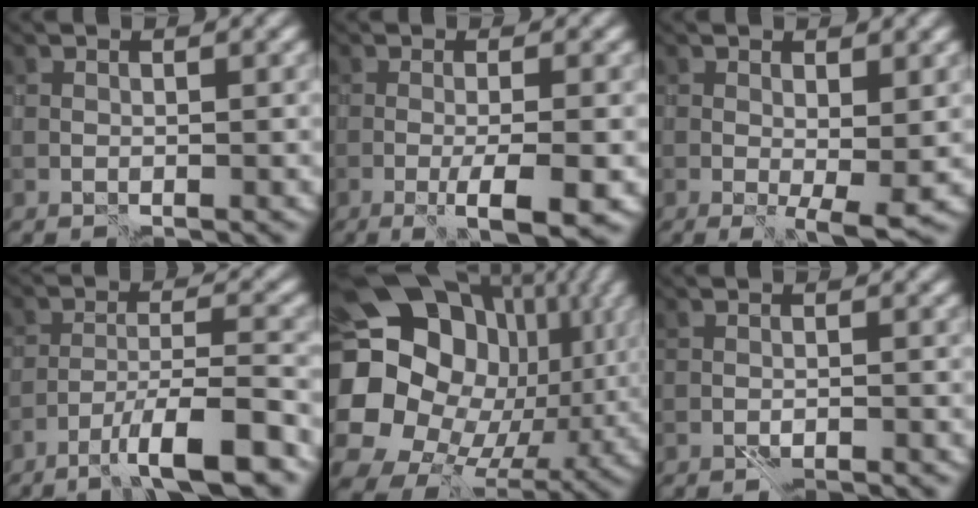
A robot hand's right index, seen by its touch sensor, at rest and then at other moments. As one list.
[{"total": 3.9, "force": [-1.6, -0.1, 3.5], "torque": [-0.054, 0.001, -0.028]}, {"total": 3.0, "force": [-0.3, 0.7, 2.9], "torque": [-0.038, -0.008, -0.004]}, {"total": 6.2, "force": [-4.7, 0.3, 4.0], "torque": [-0.063, 0.009, -0.082]}, {"total": 19.5, "force": [3.4, 16.5, 9.9], "torque": [-0.190, -0.017, 0.066]}, {"total": 1.1, "force": [-0.9, -0.6, -0.3], "torque": [0.007, -0.001, -0.019]}]